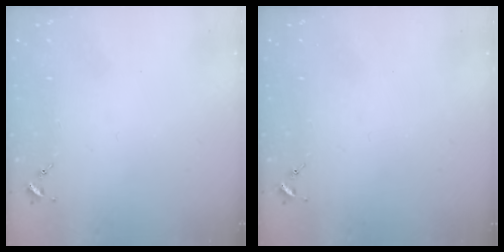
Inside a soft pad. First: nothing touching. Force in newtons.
{"total": 0.0}